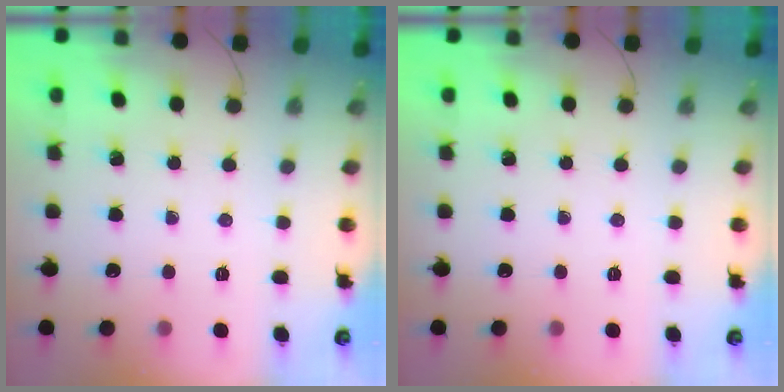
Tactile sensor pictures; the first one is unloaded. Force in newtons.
{"total": 0.0}